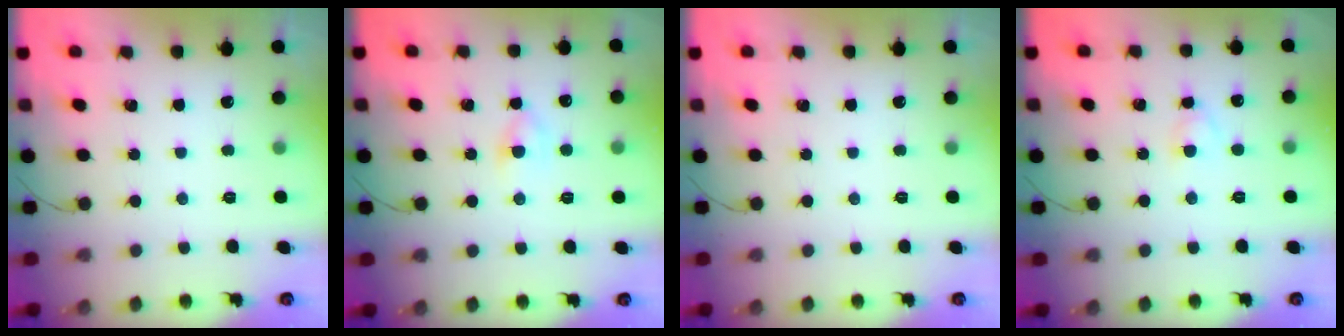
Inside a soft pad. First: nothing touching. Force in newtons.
{"total": 3.3, "press": 3.1, "slide": 1.2}
{"total": 0.0}
{"total": 2.6, "press": 2.4, "slide": 1.1}